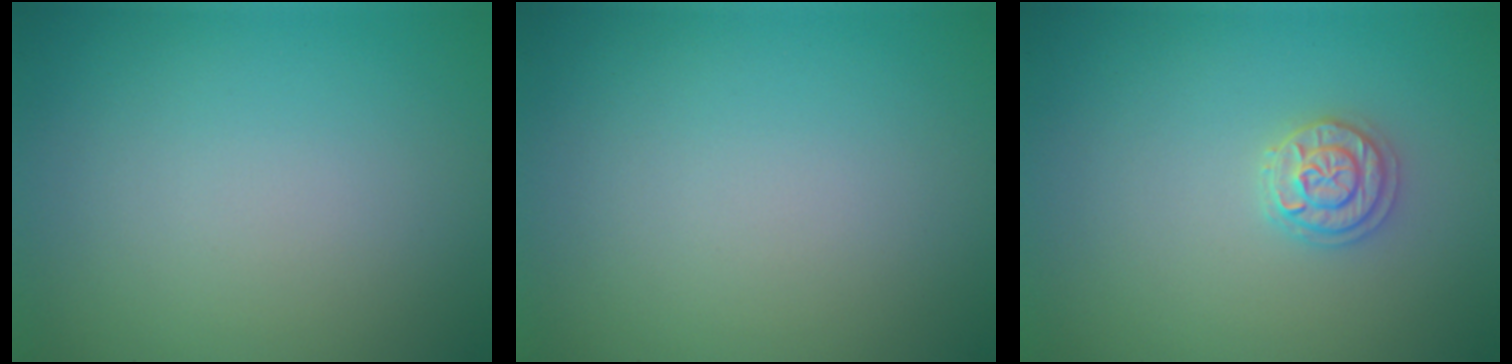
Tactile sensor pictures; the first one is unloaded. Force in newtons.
{"total": 0.0}
{"total": 2.1, "press": 2.1, "slide": 0.5}